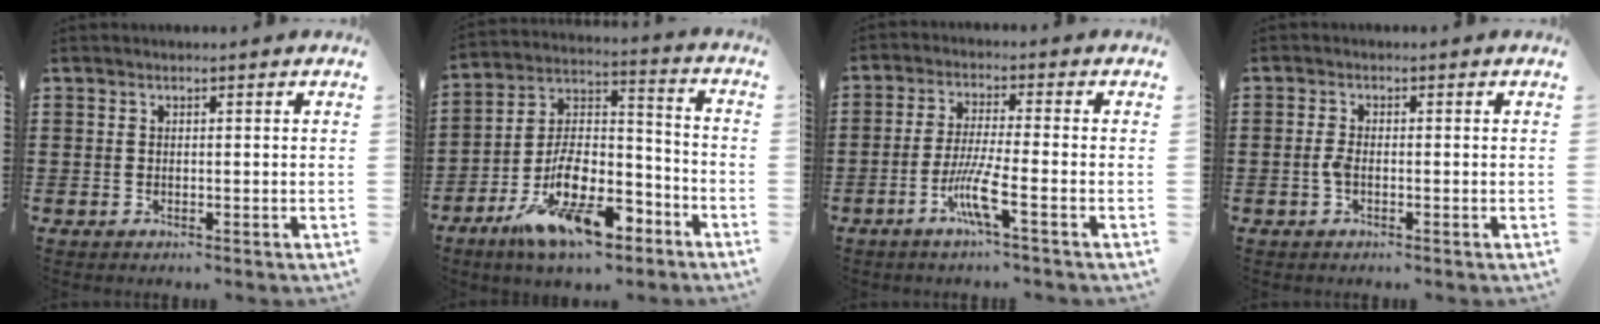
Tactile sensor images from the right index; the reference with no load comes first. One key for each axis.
{"total": 14.1, "fx": -8.8, "fy": 5.6, "fz": 9.5, "tx": -0.188, "ty": 0.026, "tz": -0.160}
{"total": 7.1, "fx": -3.4, "fy": 0.4, "fz": 6.2, "tx": -0.136, "ty": -0.015, "tz": -0.068}
{"total": 1.9, "fx": -0.6, "fy": 0.7, "fz": 1.6, "tx": -0.046, "ty": -0.004, "tz": -0.017}